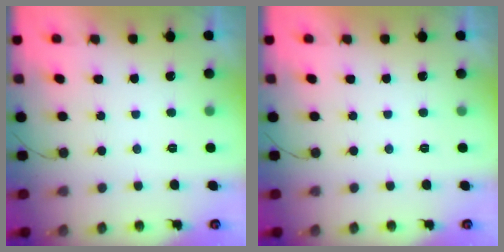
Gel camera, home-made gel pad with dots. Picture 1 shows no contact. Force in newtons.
{"total": 1.7, "press": 1.7, "slide": 0.1}